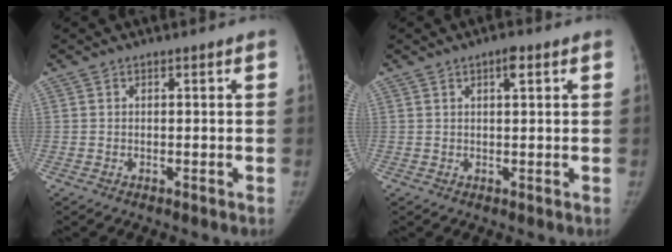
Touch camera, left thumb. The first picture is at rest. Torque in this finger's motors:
{"motor_torque": [0.44, 0.32, 0.80, -0.30, 0.05]}